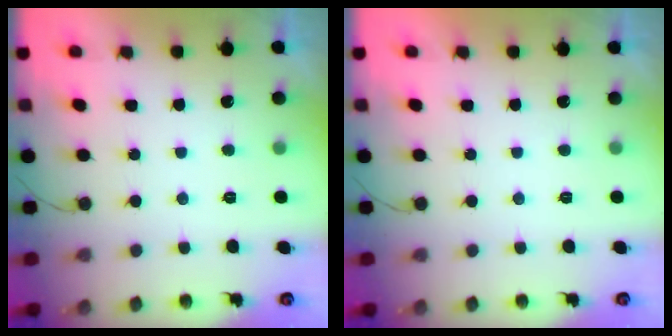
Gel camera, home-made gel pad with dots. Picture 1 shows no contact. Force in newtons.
{"total": 1.8, "press": 1.8, "slide": 0.1}